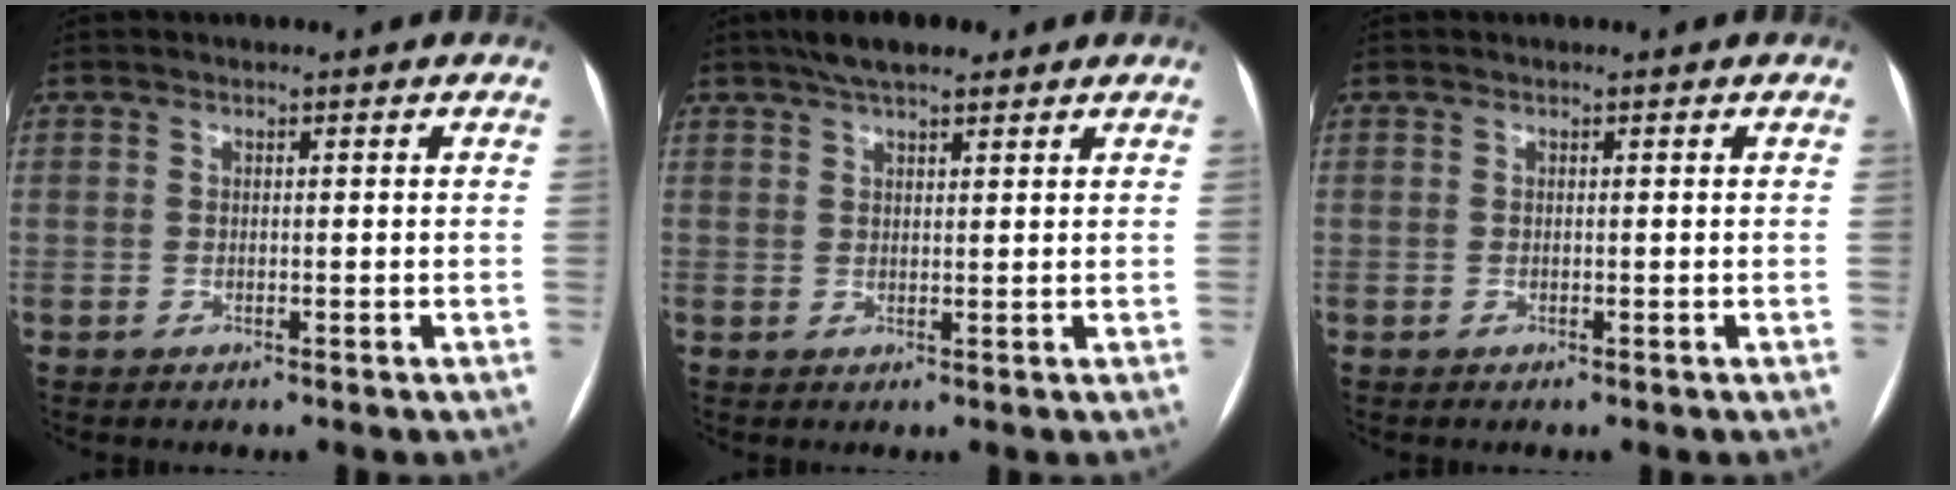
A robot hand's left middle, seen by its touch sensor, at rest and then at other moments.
{"total": 6.4, "force": [4.8, 1.7, 3.9], "torque": [-0.067, 0.025, 0.079]}
{"total": 0.0}